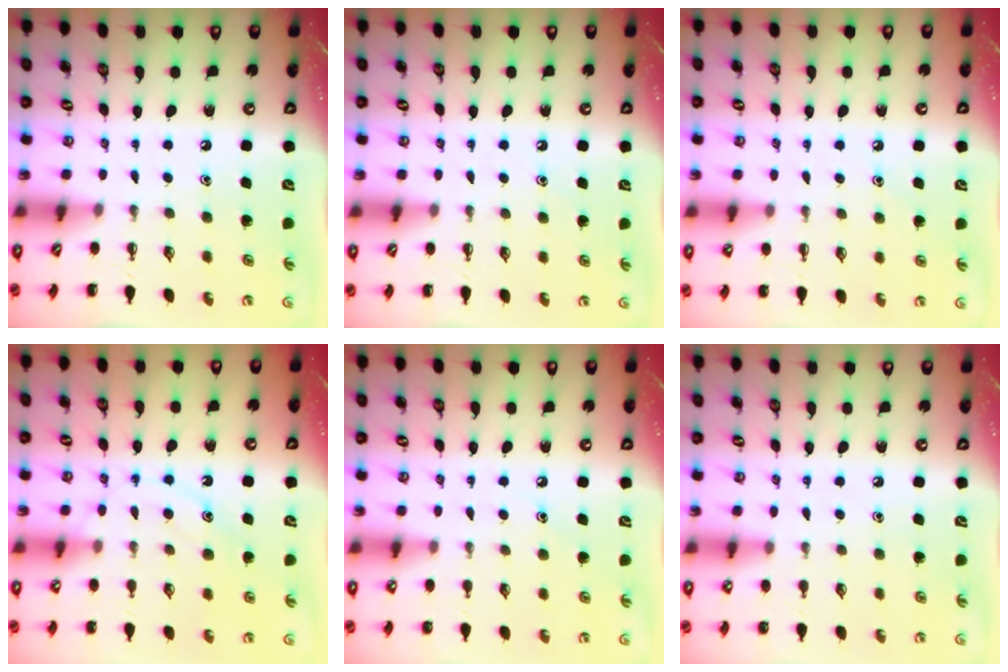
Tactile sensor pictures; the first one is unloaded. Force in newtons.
{"total": 7.5, "press": 7.3, "slide": 1.4}
{"total": 7.8, "press": 7.4, "slide": 2.6}
{"total": 11.5, "press": 11.5, "slide": 0.7}
{"total": 6.7, "press": 6.4, "slide": 1.8}
{"total": 7.4, "press": 7.0, "slide": 2.2}